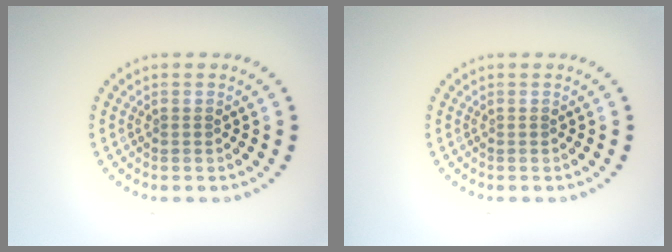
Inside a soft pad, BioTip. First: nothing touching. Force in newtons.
{"total": 0.0}